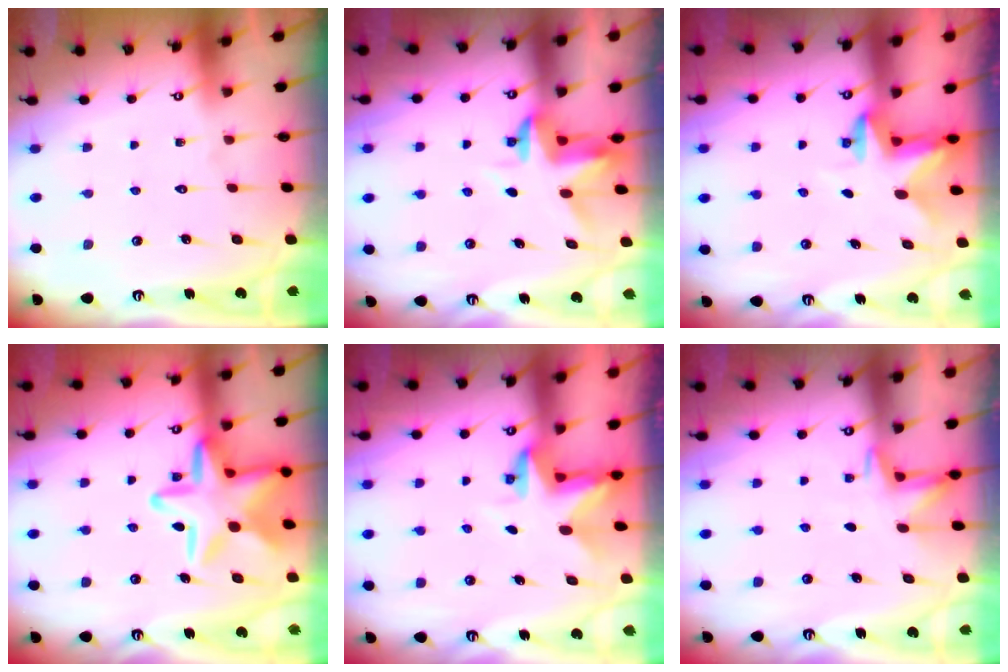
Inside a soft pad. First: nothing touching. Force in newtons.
{"total": 3.6, "press": 3.6, "slide": 0.2}
{"total": 2.8, "press": 2.8, "slide": 0.6}
{"total": 19.7, "press": 19.7, "slide": 1.2}
{"total": 2.9, "press": 2.9, "slide": 0.2}
{"total": 5.2, "press": 5.2, "slide": 0.8}